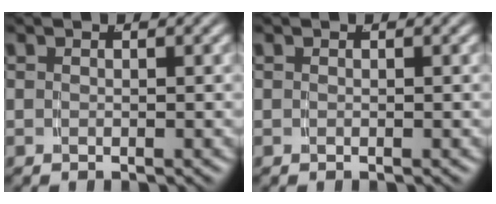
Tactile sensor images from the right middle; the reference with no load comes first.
{"total": 0.0}